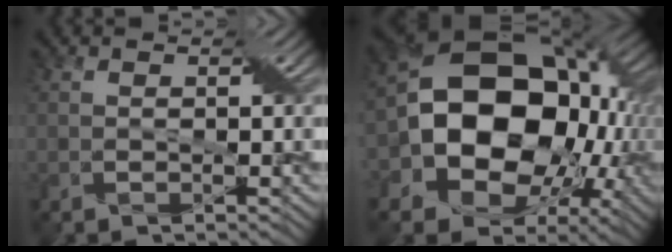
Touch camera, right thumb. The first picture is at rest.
{"total": 20.3, "force": [-1.4, 15.8, 12.7], "torque": [-0.237, -0.039, -0.006]}